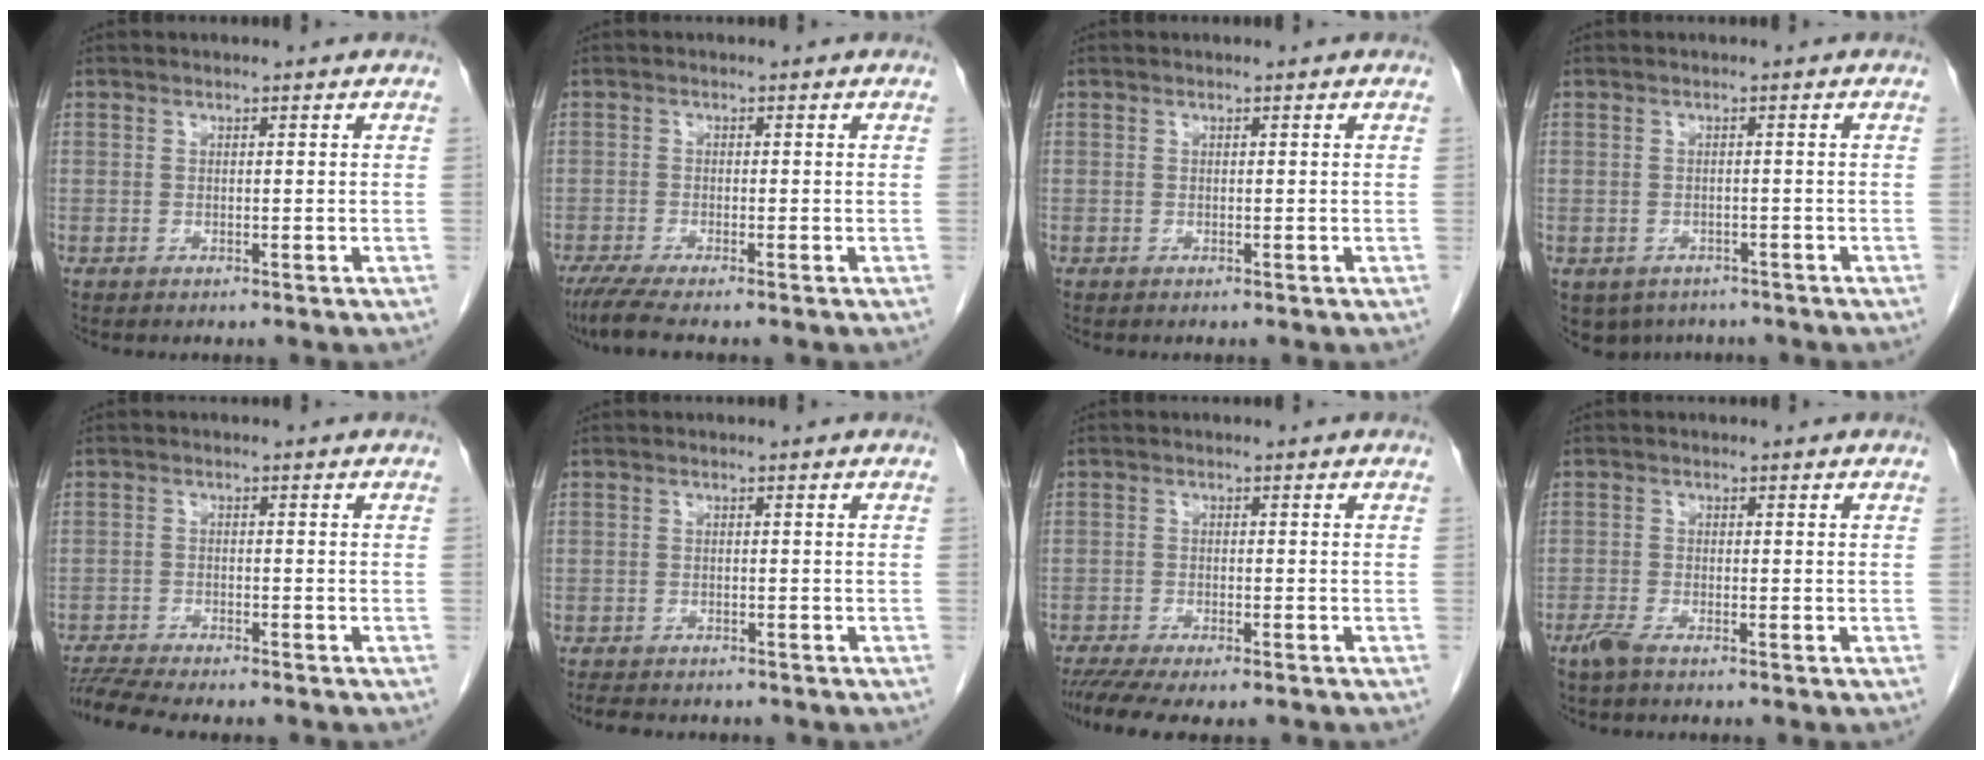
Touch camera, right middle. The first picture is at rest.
{"total": 4.3, "force": [-3.3, 0.0, 2.7], "torque": [-0.054, -0.013, -0.061]}
{"total": 0.0}
{"total": 5.2, "force": [-3.8, 3.5, 1.0], "torque": [-0.009, 0.004, -0.046]}
{"total": 7.8, "force": [-7.1, 0.4, 3.1], "torque": [-0.052, -0.008, -0.114]}
{"total": 5.9, "force": [-5.1, 1.9, 2.4], "torque": [-0.039, -0.007, -0.067]}
{"total": 9.7, "force": [-8.0, 2.0, 5.0], "torque": [-0.076, -0.008, -0.121]}
{"total": 2.1, "force": [-1.6, 0.3, 1.3], "torque": [-0.035, -0.004, -0.034]}